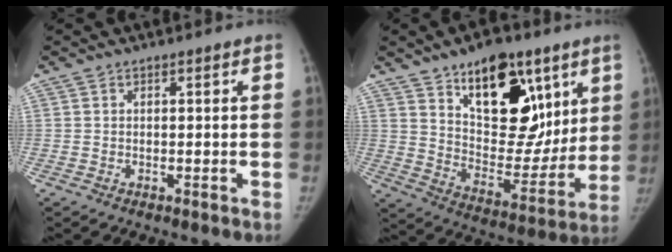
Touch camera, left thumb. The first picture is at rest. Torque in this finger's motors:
{"motor_torque": [2.39, 1.28, 1.29, -1.48, 0.43]}